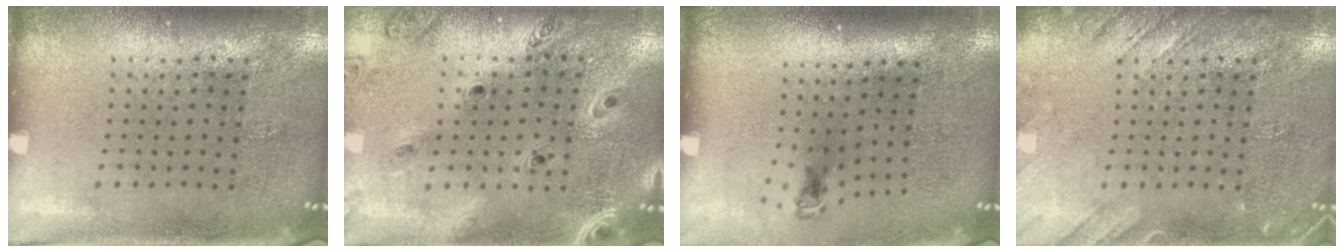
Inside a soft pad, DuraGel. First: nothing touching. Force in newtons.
{"total": 1.4, "press": 1.4, "slide": 0.1}
{"total": 0.8, "press": 0.4, "slide": 0.7}
{"total": 2.3, "press": 2.3, "slide": 0.3}